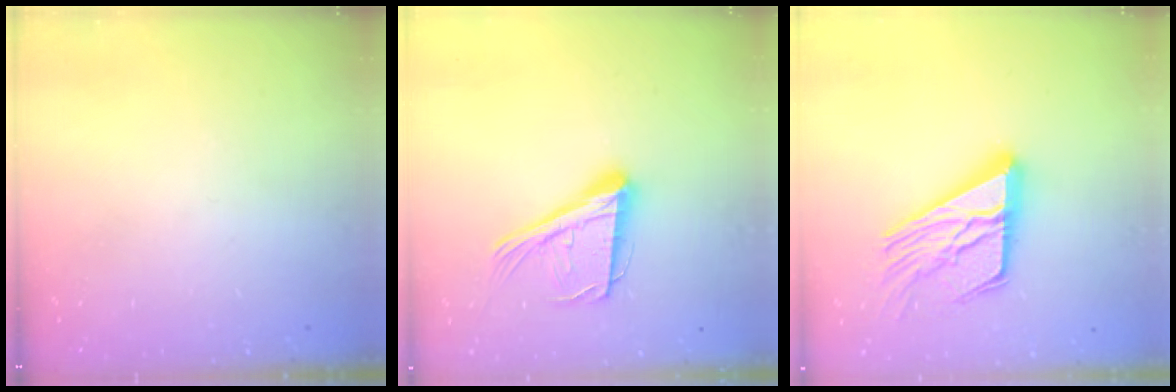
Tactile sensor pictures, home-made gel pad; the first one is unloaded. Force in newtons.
{"total": 19.5, "press": 19.1, "slide": 3.9}
{"total": 20.0, "press": 19.9, "slide": 1.8}